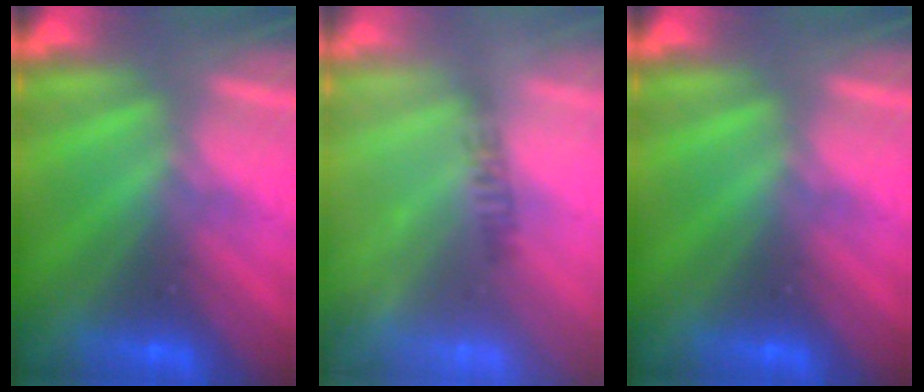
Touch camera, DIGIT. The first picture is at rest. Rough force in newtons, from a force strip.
{"total": 2.5}
{"total": 0.0}